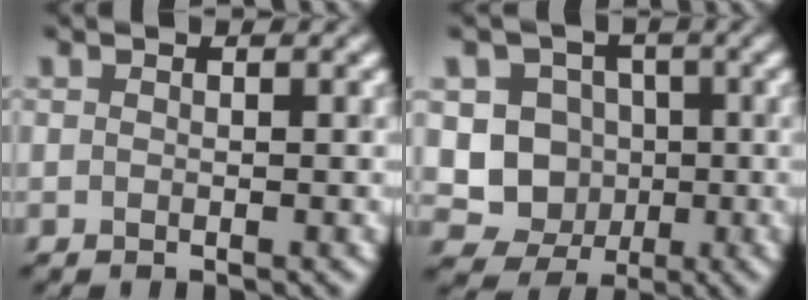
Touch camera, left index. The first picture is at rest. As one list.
[{"total": 5.8, "force": [0.0, 5.5, 2.0], "torque": [-0.009, 0.003, -0.022]}]